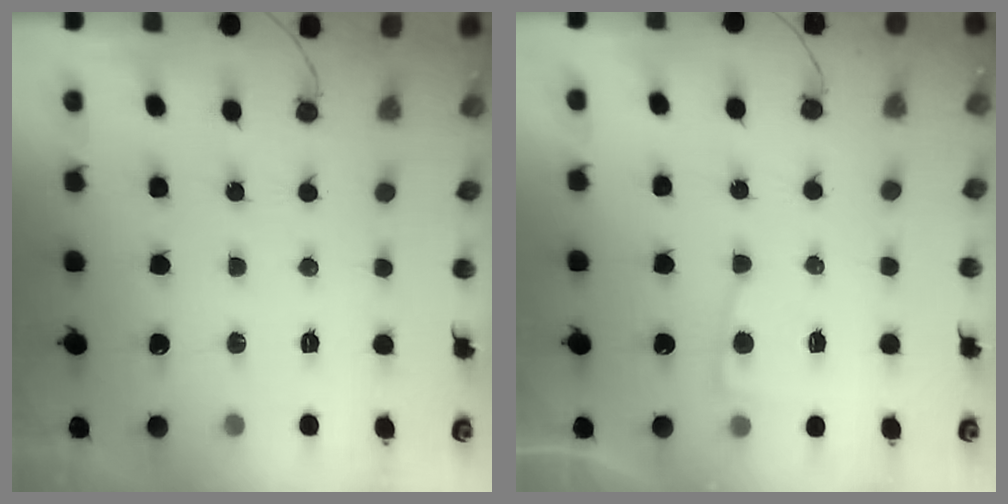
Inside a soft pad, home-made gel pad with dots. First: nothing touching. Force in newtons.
{"total": 3.8, "press": 3.8, "slide": 0.5}